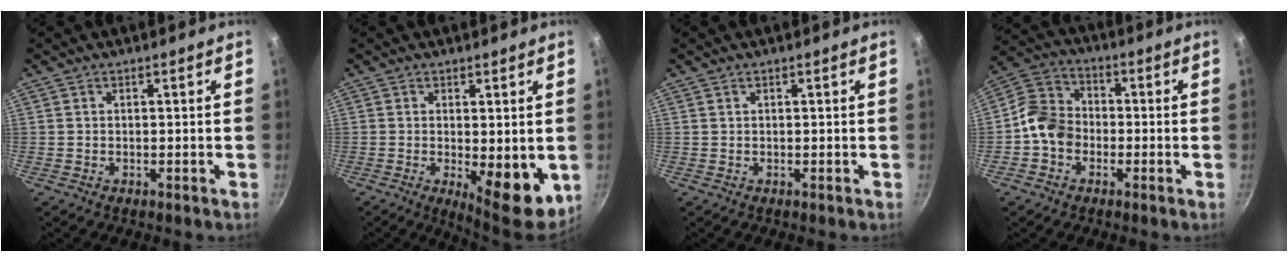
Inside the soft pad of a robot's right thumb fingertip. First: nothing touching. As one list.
[{"total": 10.6, "force": [-1.8, 3.7, 9.8], "torque": [-0.112, -0.009, -0.010]}, {"total": 0.0}, {"total": 8.7, "force": [-2.2, 7.2, 4.5], "torque": [-0.059, 0.030, -0.064]}]